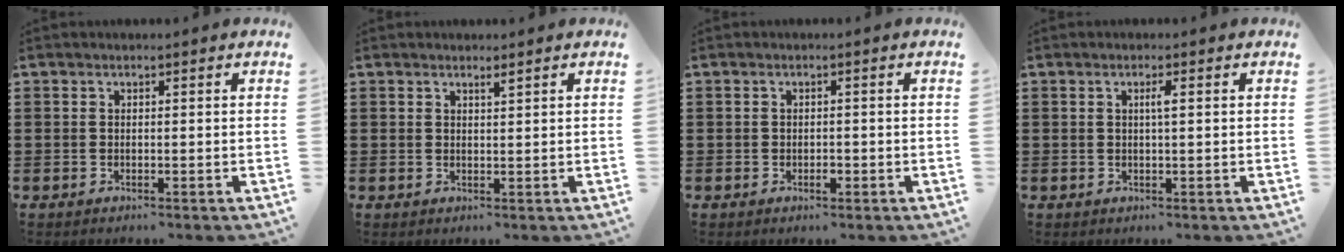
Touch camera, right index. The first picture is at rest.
{"total": 0.9, "force": [0.8, 0.0, 0.4], "torque": [-0.010, -0.002, 0.016]}
{"total": 1.1, "force": [-0.5, 0.7, 0.8], "torque": [-0.016, -0.003, -0.008]}
{"total": 1.4, "force": [0.3, 0.0, 1.4], "torque": [-0.027, -0.001, 0.003]}